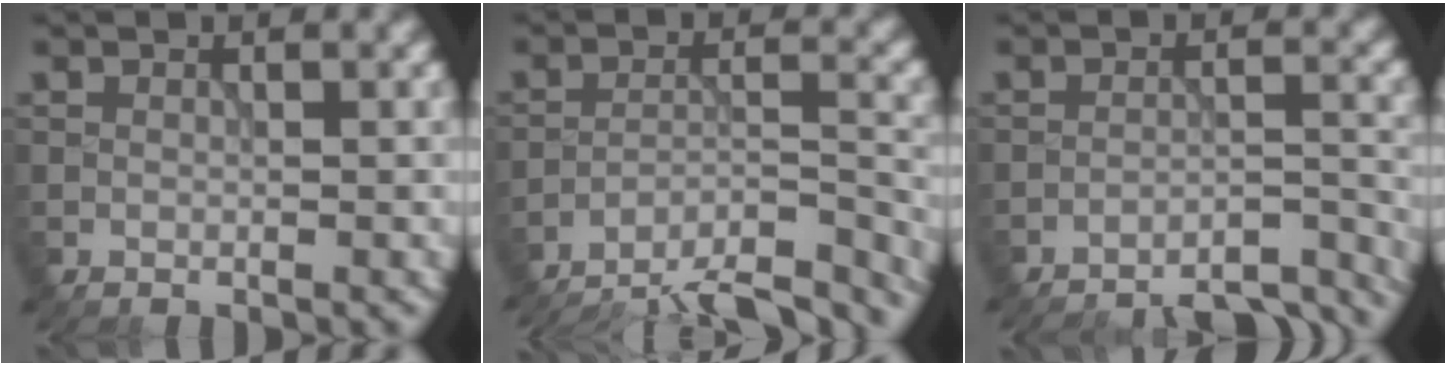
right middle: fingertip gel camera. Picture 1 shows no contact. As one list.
[{"total": 14.3, "force": [-13.2, 3.0, 4.6], "torque": [-0.062, 0.001, -0.171]}, {"total": 11.4, "force": [-10.9, 2.3, 2.6], "torque": [-0.018, 0.010, -0.125]}]